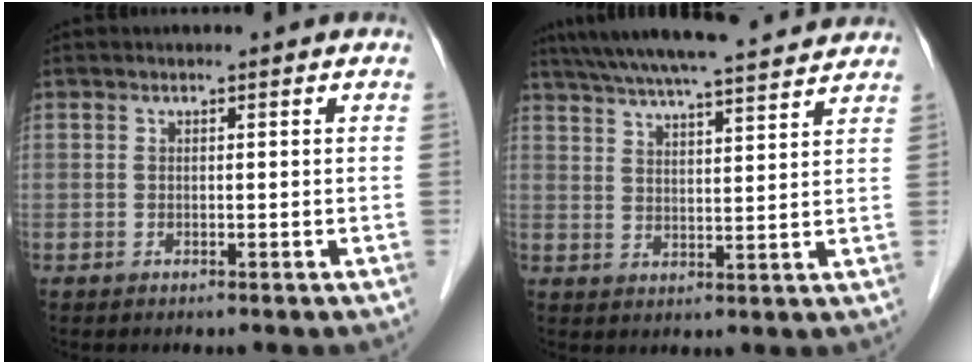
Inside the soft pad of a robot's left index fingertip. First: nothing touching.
{"total": 19.4, "force": [17.5, 1.8, 8.2], "torque": [-0.142, 0.039, 0.251]}